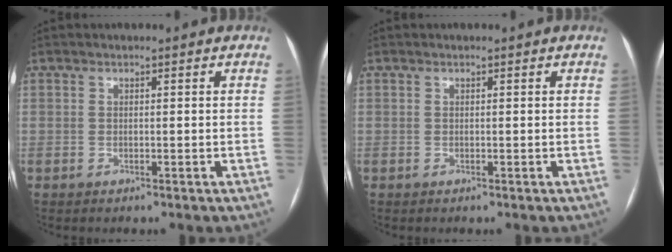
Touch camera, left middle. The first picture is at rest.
{"total": 0.0}